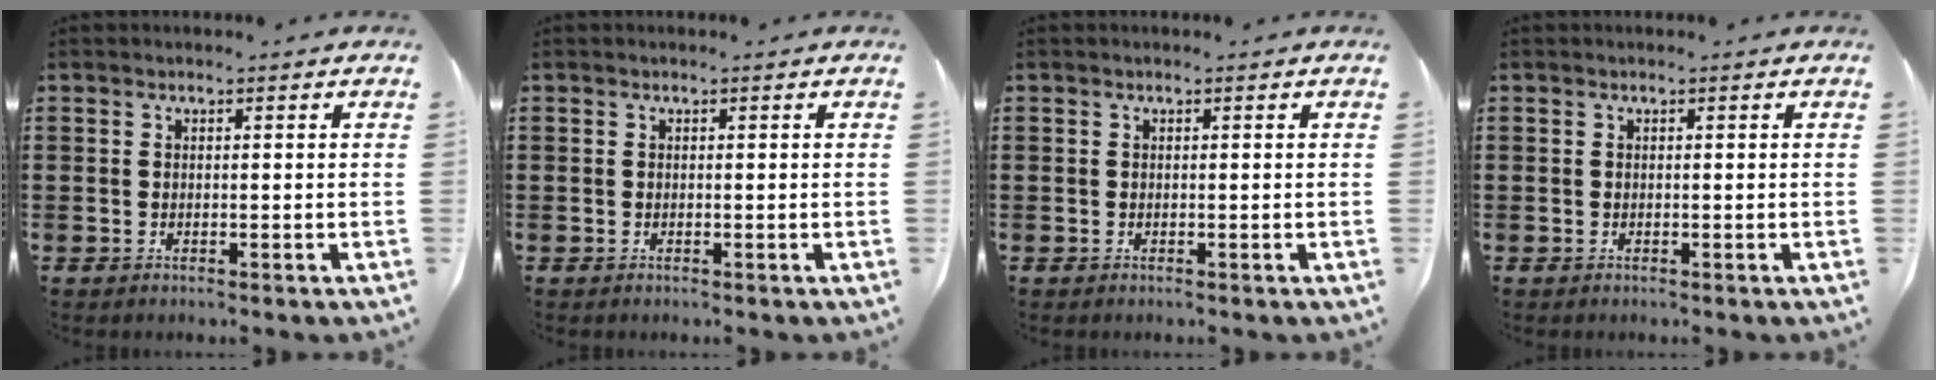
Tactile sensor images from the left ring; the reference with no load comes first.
{"total": 0.0}
{"total": 0.0}
{"total": 0.0}